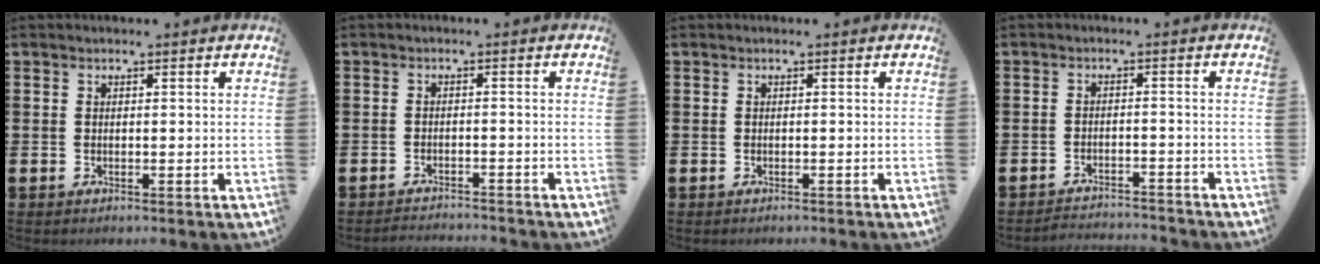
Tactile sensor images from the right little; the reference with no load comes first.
{"total": 1.6, "force": [-1.6, -0.1, -0.1], "torque": [-0.002, 0.005, -0.033]}
{"total": 0.0}
{"total": 2.2, "force": [-2.1, -0.1, -0.1], "torque": [-0.003, 0.005, -0.047]}